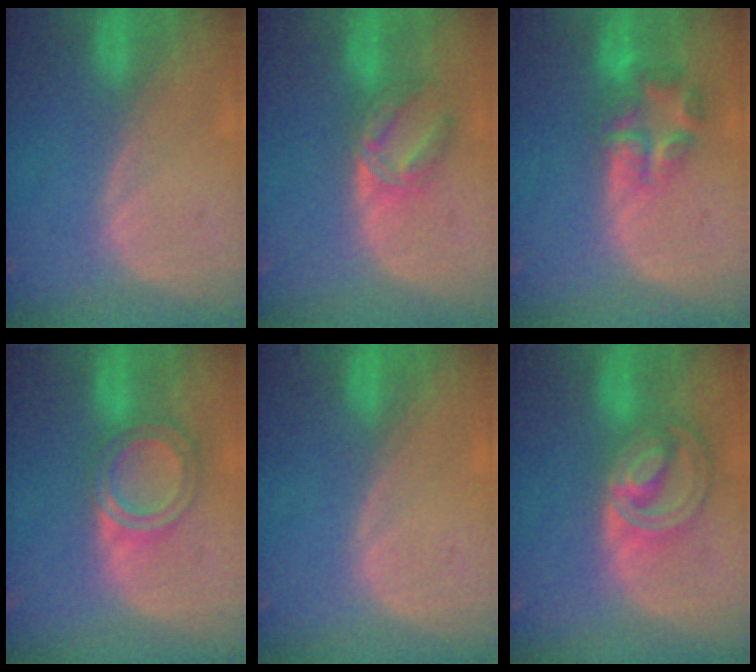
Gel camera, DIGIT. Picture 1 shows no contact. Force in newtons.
{"total": 5.6, "press": 5.5, "slide": 1.1}
{"total": 6.7, "press": 6.4, "slide": 1.8}
{"total": 6.4, "press": 5.8, "slide": 2.8}
{"total": 0.0}
{"total": 8.7, "press": 7.3, "slide": 4.7}